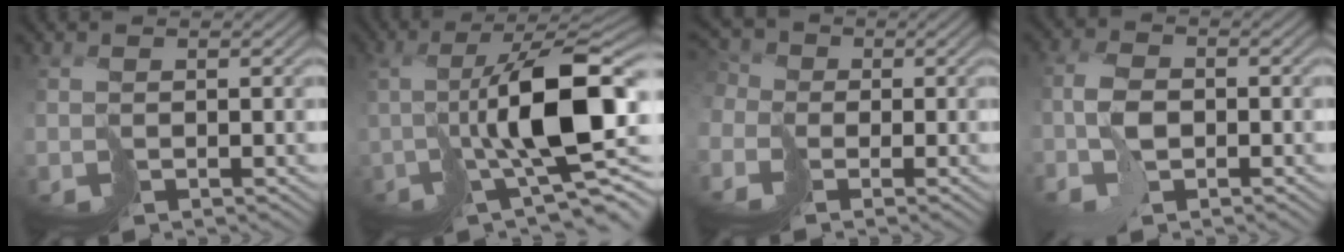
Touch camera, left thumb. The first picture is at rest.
{"total": 12.3, "force": [0.3, 3.8, 11.7], "torque": [-0.190, 0.000, 0.012]}
{"total": 5.9, "force": [-1.4, 4.8, 3.1], "torque": [-0.098, 0.005, -0.030]}
{"total": 3.8, "force": [-1.4, 2.1, 2.9], "torque": [-0.063, 0.006, -0.037]}